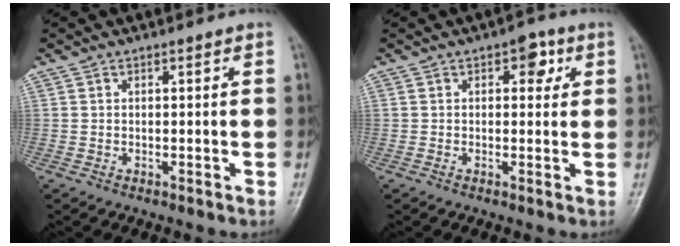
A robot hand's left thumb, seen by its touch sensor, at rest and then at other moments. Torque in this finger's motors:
{"motor_torque": [0.26, 0.09, 0.12, -0.24, 0.01]}